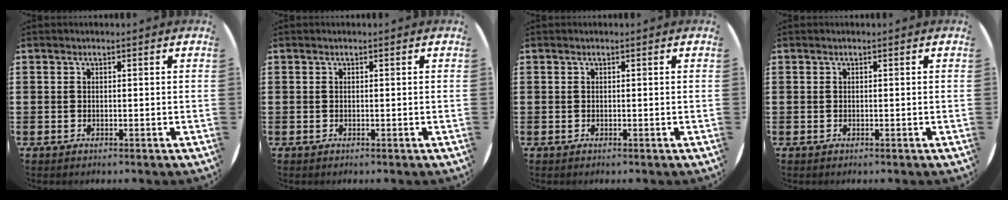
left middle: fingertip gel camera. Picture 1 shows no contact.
{"total": 0.0}
{"total": 0.0}
{"total": 0.0}